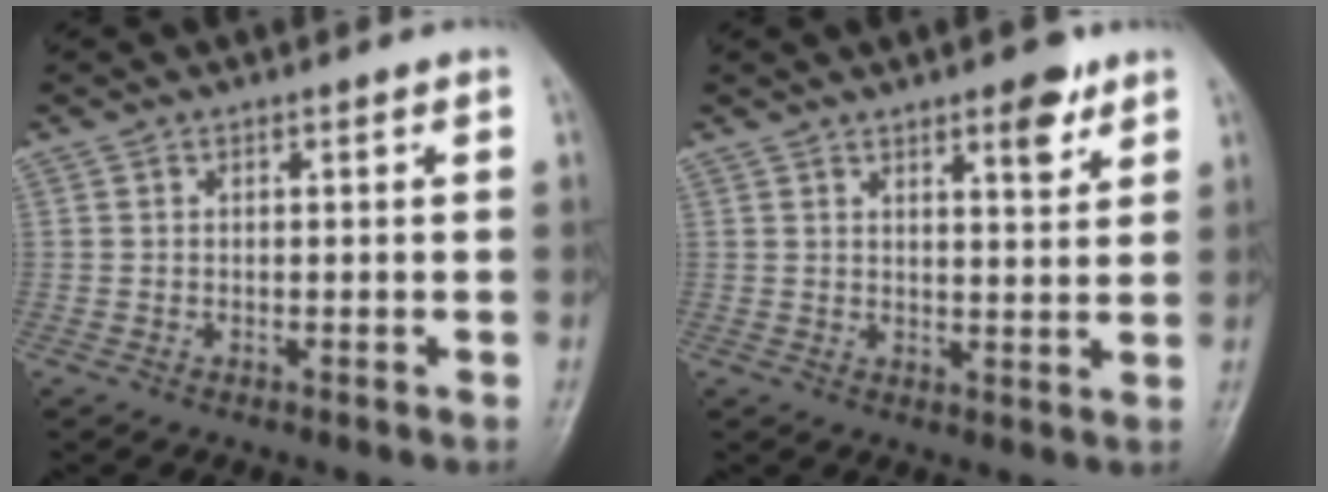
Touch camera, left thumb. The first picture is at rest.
{"total": 5.8, "force": [3.7, 1.7, 4.2], "torque": [-0.048, -0.021, 0.051]}